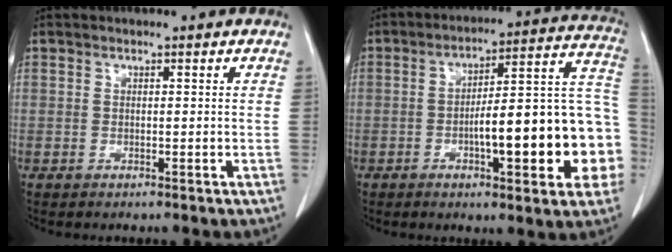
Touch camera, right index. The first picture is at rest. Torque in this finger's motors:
{"motor_torque": [1.94, -0.20, 0.47, 0.17]}